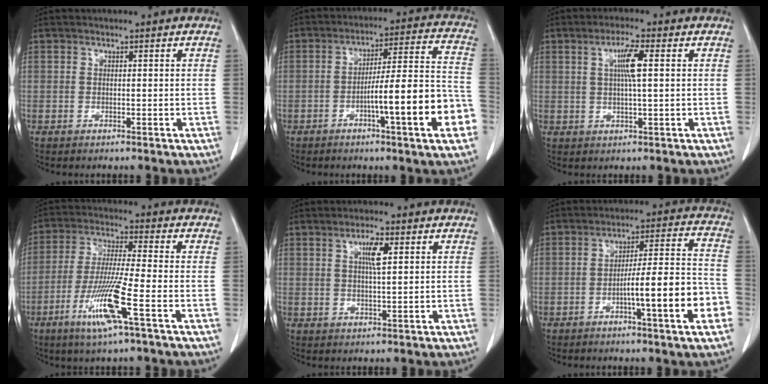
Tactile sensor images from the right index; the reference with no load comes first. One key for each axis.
{"total": 15.6, "fx": -5.4, "fy": 0.6, "fz": 14.6, "tx": -0.189, "ty": 0.016, "tz": -0.076}
{"total": 4.9, "fx": 1.2, "fy": 0.1, "fz": 4.7, "tx": -0.087, "ty": 0.001, "tz": 0.021}
{"total": 11.0, "fx": -4.7, "fy": -0.5, "fz": 9.9, "tx": -0.198, "ty": -0.022, "tz": -0.094}
{"total": 3.9, "fx": 1.4, "fy": 0.5, "fz": 3.6, "tx": -0.064, "ty": -0.001, "tz": 0.024}
{"total": 12.9, "fx": -4.5, "fy": 0.2, "fz": 12.1, "tx": -0.172, "ty": 0.012, "tz": -0.066}